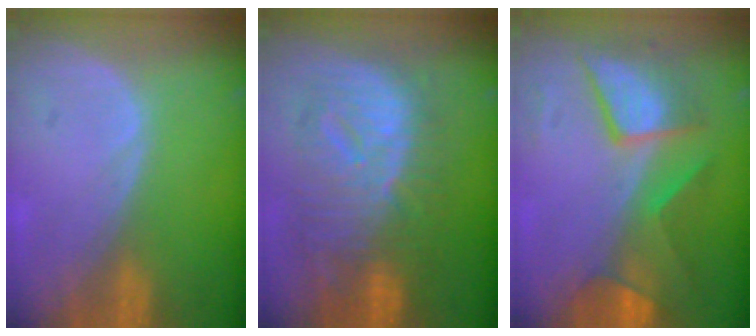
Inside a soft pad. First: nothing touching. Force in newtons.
{"total": 12.3, "press": 12.2, "slide": 1.3}
{"total": 8.6, "press": 8.6, "slide": 0.4}